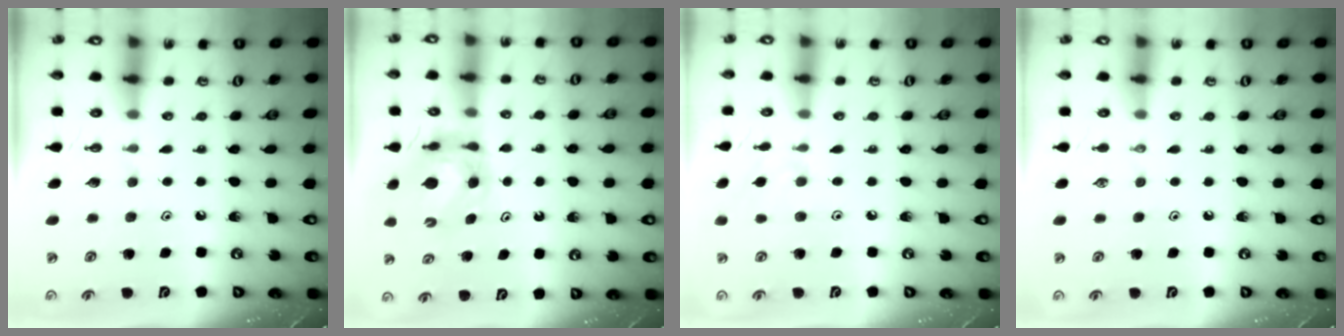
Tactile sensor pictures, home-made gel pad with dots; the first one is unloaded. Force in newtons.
{"total": 6.1, "press": 6.1, "slide": 0.6}
{"total": 5.6, "press": 5.5, "slide": 0.9}
{"total": 0.0}